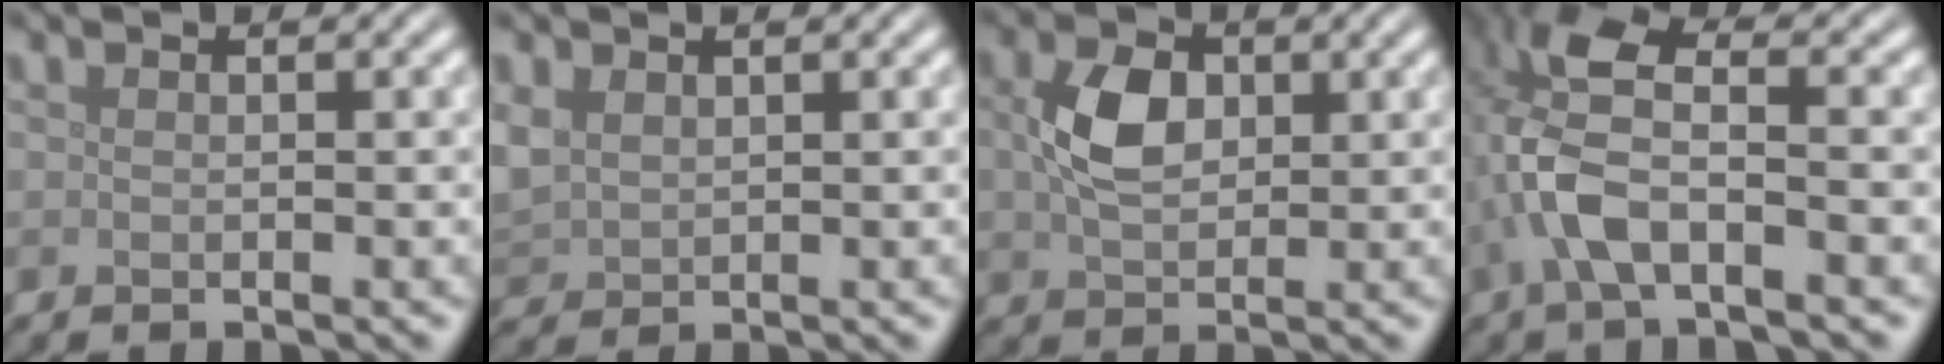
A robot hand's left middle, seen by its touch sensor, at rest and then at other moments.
{"total": 2.9, "force": [1.0, 2.3, 1.4], "torque": [-0.051, -0.002, 0.024]}
{"total": 4.4, "force": [0.8, 3.1, 3.1], "torque": [-0.073, 0.000, 0.014]}
{"total": 6.4, "force": [-1.7, 2.6, 5.6], "torque": [-0.133, 0.010, -0.041]}